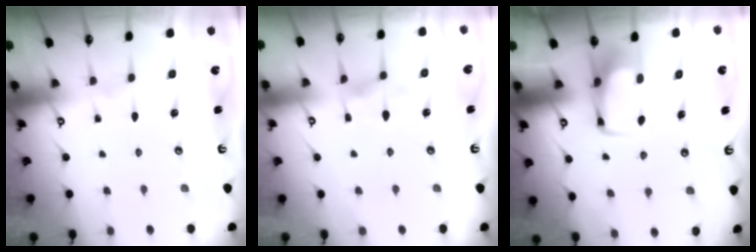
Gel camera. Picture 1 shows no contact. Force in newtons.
{"total": 2.3, "press": 2.1, "slide": 0.9}
{"total": 3.6, "press": 3.6, "slide": 0.3}